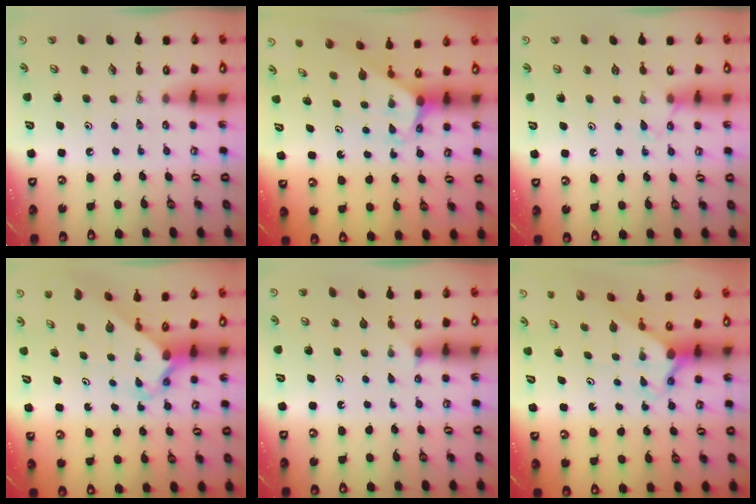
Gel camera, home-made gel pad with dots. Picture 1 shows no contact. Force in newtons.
{"total": 2.0, "press": 2.0, "slide": 0.1}
{"total": 5.4, "press": 5.4, "slide": 0.6}
{"total": 2.3, "press": 2.3, "slide": 0.2}
{"total": 4.1, "press": 4.1, "slide": 0.2}
{"total": 2.2, "press": 2.2, "slide": 0.2}